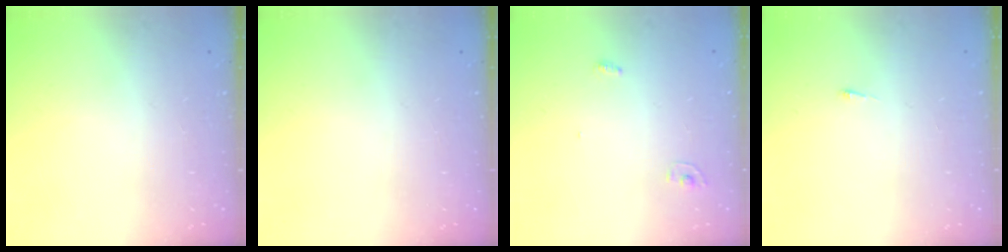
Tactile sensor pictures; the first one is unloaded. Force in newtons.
{"total": 0.0}
{"total": 2.8, "press": 2.8, "slide": 0.1}
{"total": 2.6, "press": 2.5, "slide": 0.3}